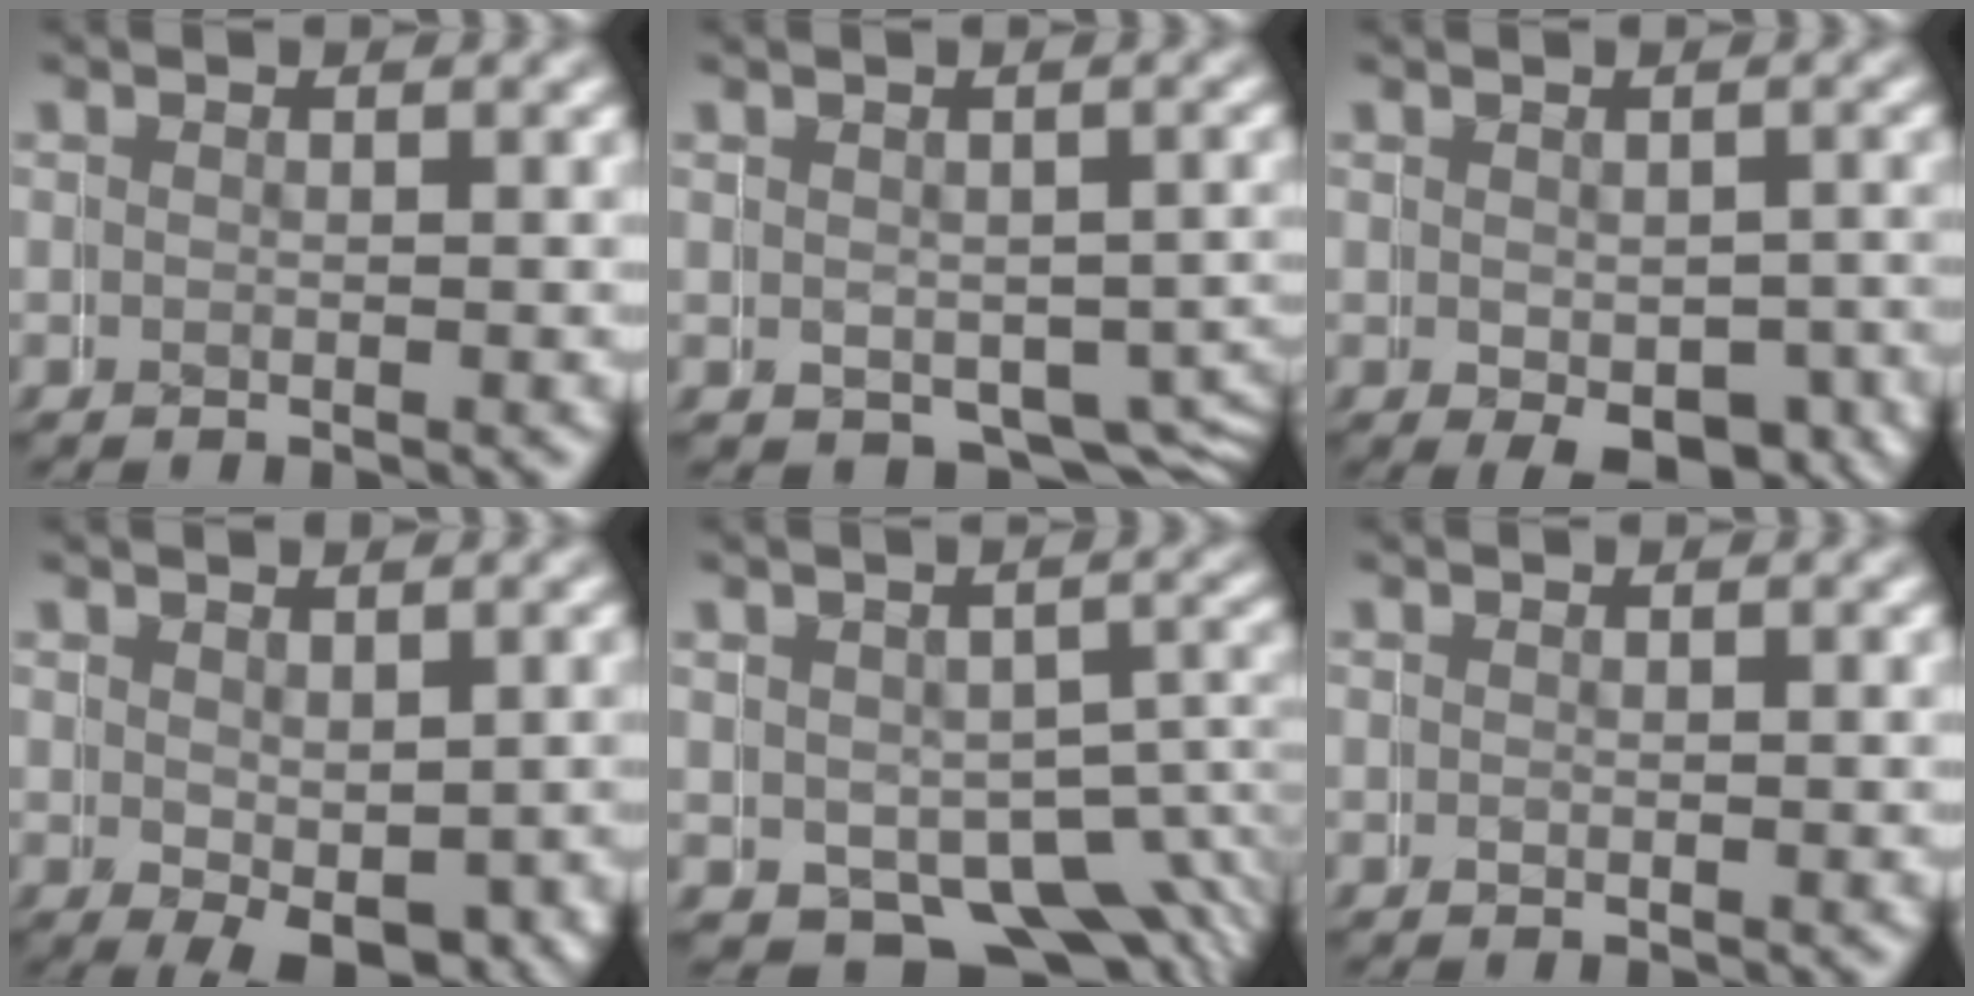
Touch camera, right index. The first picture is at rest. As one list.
[{"total": 3.7, "force": [-2.0, 2.5, 1.8], "torque": [0.009, -0.006, -0.027]}, {"total": 4.9, "force": [-2.3, 2.5, 3.5], "torque": [-0.031, -0.011, -0.030]}, {"total": 4.7, "force": [-0.8, 2.2, 4.0], "torque": [-0.059, -0.020, 0.005]}, {"total": 7.4, "force": [-2.7, 5.4, 4.2], "torque": [-0.045, -0.034, -0.026]}, {"total": 1.1, "force": [0.2, 0.6, 0.9], "torque": [-0.015, -0.004, 0.005]}]